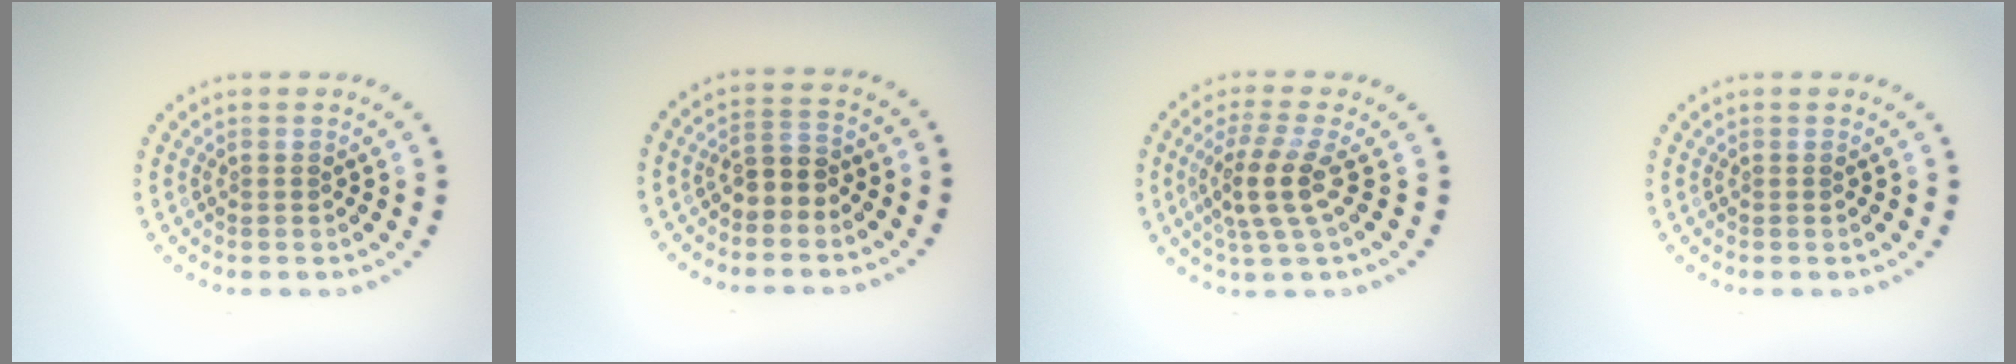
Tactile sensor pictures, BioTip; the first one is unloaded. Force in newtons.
{"total": 2.4, "press": 2.2, "slide": 1.0}
{"total": 3.6, "press": 3.0, "slide": 2.0}
{"total": 0.0}